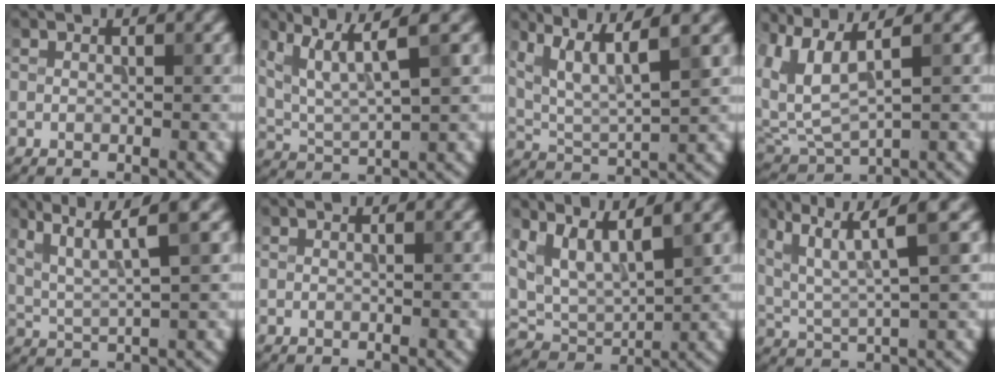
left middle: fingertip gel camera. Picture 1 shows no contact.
{"total": 6.1, "force": [3.0, 1.3, 5.1], "torque": [-0.097, 0.004, 0.065]}
{"total": 7.0, "force": [3.9, 1.6, 5.6], "torque": [-0.104, 0.005, 0.078]}
{"total": 6.2, "force": [3.2, 2.0, 5.0], "torque": [-0.123, 0.007, 0.069]}
{"total": 5.5, "force": [2.8, 1.0, 4.6], "torque": [-0.086, 0.003, 0.059]}
{"total": 0.0}
{"total": 5.8, "force": [2.9, 2.5, 4.4], "torque": [-0.098, -0.002, 0.059]}
{"total": 6.9, "force": [2.9, 1.6, 6.0], "torque": [-0.111, 0.004, 0.059]}